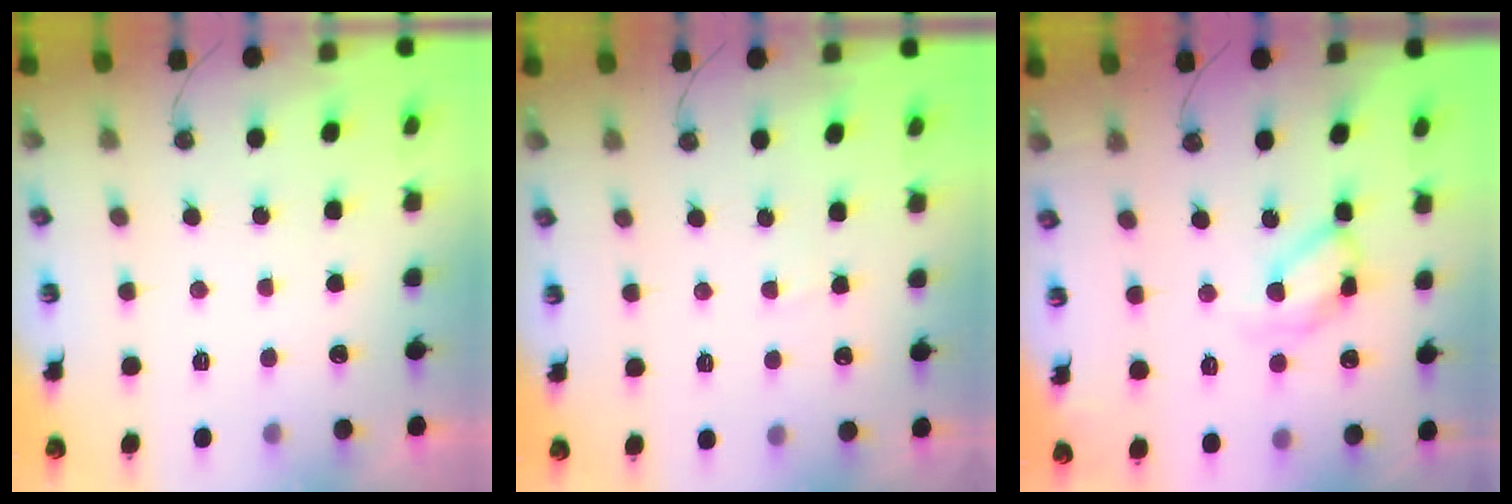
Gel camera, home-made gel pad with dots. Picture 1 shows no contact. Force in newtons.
{"total": 3.1, "press": 3.1, "slide": 0.3}
{"total": 12.2, "press": 12.1, "slide": 1.6}